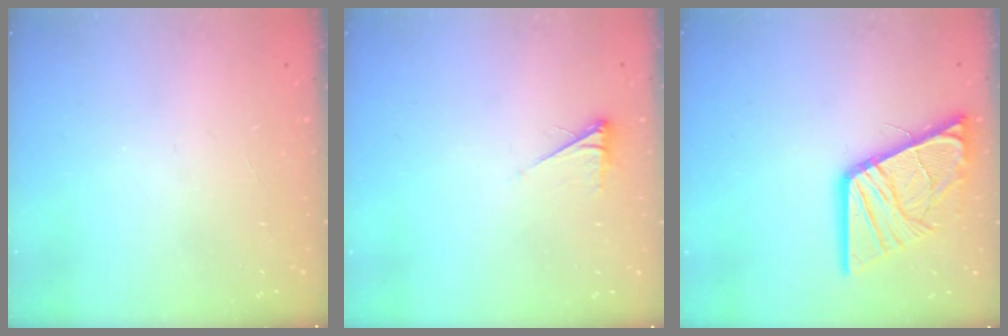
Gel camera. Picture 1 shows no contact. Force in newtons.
{"total": 2.6, "press": 2.6, "slide": 0.4}
{"total": 16.2, "press": 16.2, "slide": 1.7}